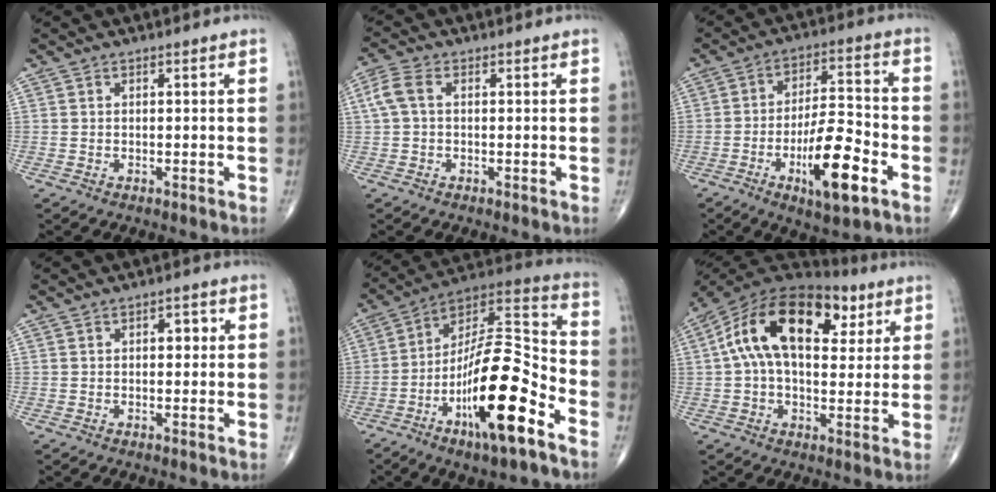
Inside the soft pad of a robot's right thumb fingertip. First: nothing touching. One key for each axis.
{"total": 4.3, "fx": 0.6, "fy": 2.6, "fz": 3.4, "tx": -0.092, "ty": 0.013, "tz": 0.007}
{"total": 14.5, "fx": -6.0, "fy": 4.4, "fz": 12.5, "tx": -0.205, "ty": 0.031, "tz": -0.098}
{"total": 2.5, "fx": 0.4, "fy": 1.5, "fz": 1.9, "tx": -0.017, "ty": 0.008, "tz": 0.002}
{"total": 22.5, "fx": -9.9, "fy": 6.1, "fz": 19.3, "tx": -0.352, "ty": 0.062, "tz": -0.169}
{"total": 21.6, "fx": 6.7, "fy": 12.1, "fz": 16.6, "tx": -0.278, "ty": 0.026, "tz": 0.100}